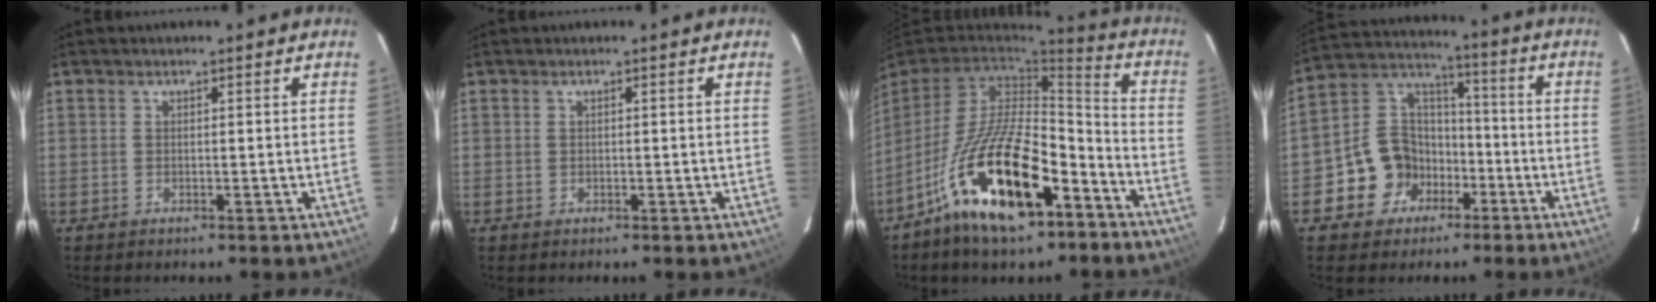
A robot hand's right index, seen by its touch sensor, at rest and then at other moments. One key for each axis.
{"total": 0.0}
{"total": 20.2, "fx": -11.5, "fy": 8.0, "fz": 14.6, "tx": -0.275, "ty": -0.010, "tz": -0.195}
{"total": 10.7, "fx": -4.6, "fy": 9.2, "fz": 3.0, "tx": -0.079, "ty": 0.043, "tz": -0.069}